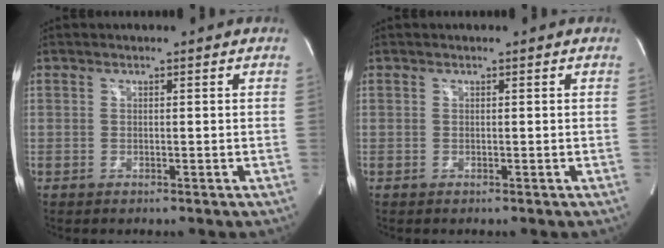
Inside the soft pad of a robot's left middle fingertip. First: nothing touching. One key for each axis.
{"total": 0.0}